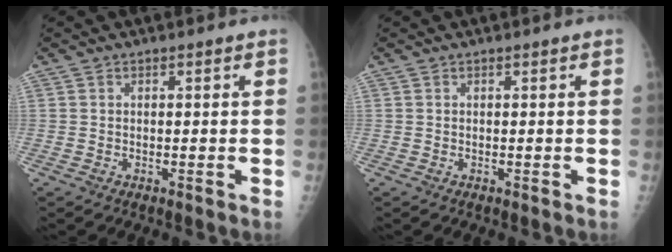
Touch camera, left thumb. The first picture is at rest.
{"total": 0.0}